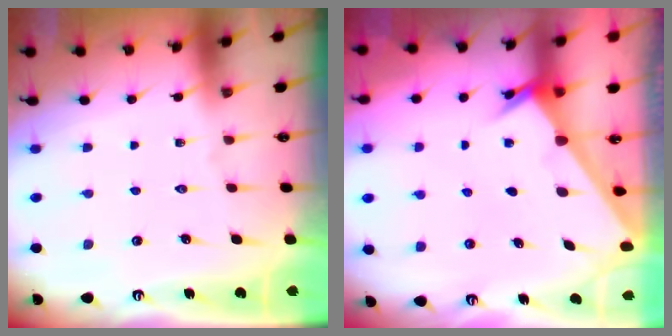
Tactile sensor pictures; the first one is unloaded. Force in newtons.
{"total": 2.3, "press": 2.3, "slide": 0.3}